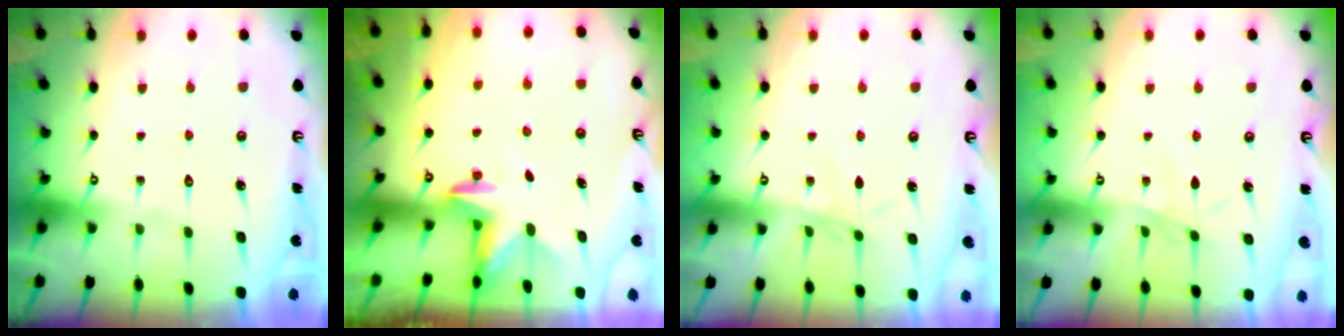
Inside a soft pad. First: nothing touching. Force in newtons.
{"total": 2.7, "press": 2.6, "slide": 0.6}
{"total": 2.2, "press": 2.1, "slide": 0.5}
{"total": 2.7, "press": 2.7, "slide": 0.5}